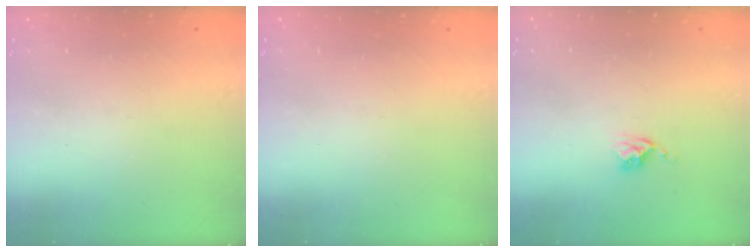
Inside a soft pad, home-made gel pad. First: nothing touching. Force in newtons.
{"total": 0.0}
{"total": 4.1, "press": 4.1, "slide": 0.1}